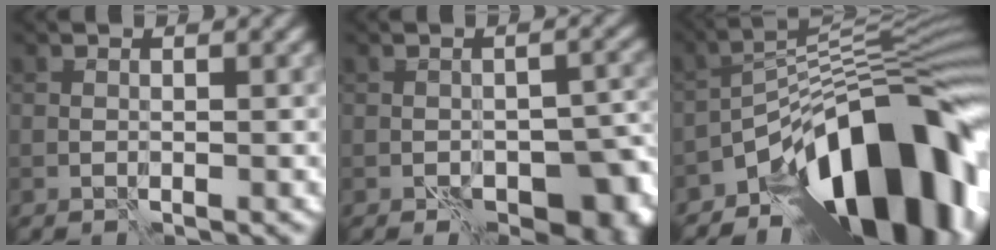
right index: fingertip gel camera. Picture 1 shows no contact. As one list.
[{"total": 7.0, "force": [-3.6, 3.7, 4.6], "torque": [-0.050, -0.001, -0.039]}, {"total": 13.9, "force": [-8.0, 5.4, 9.9], "torque": [-0.114, 0.020, -0.139]}]